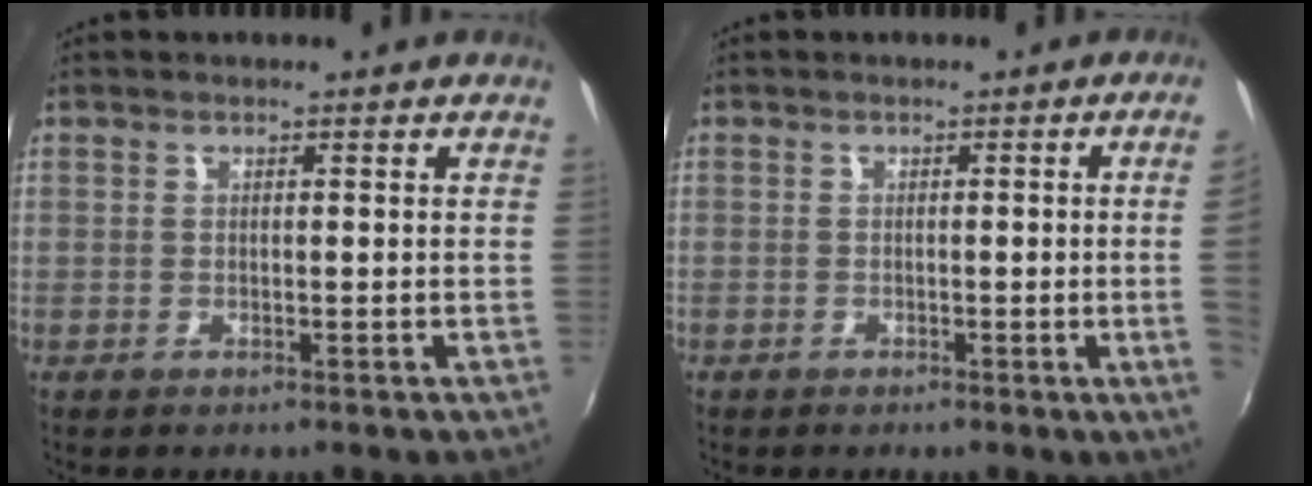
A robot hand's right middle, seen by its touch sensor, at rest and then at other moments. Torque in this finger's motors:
{"motor_torque": [1.07, -1.07, -0.43, -0.21]}